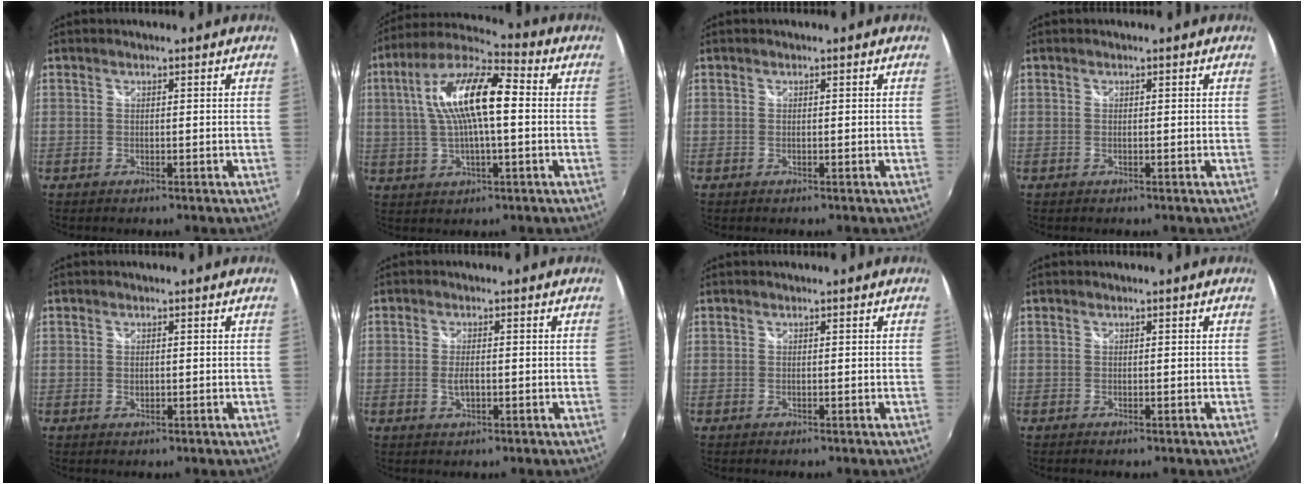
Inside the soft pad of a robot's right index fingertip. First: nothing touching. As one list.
[{"total": 15.5, "force": [1.8, 4.9, 14.6], "torque": [-0.276, 0.023, 0.023]}, {"total": 0.0}, {"total": 0.0}, {"total": 0.8, "force": [0.0, 0.7, 0.4], "torque": [-0.008, 0.000, -0.002]}, {"total": 2.5, "force": [-0.5, 1.1, 2.1], "torque": [-0.040, -0.003, -0.009]}, {"total": 0.0}, {"total": 0.0}]